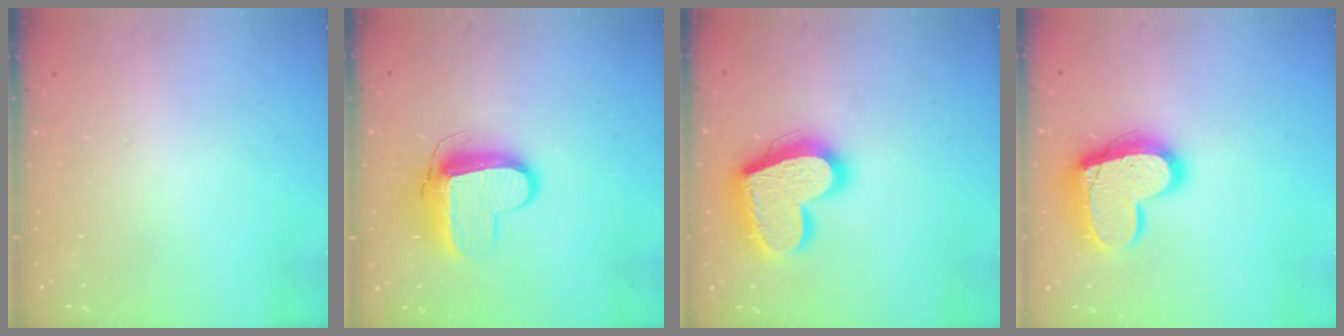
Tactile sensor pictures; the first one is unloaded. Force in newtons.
{"total": 11.1, "press": 11.1, "slide": 1.0}
{"total": 20.5, "press": 20.4, "slide": 1.7}
{"total": 17.6, "press": 17.6, "slide": 1.2}